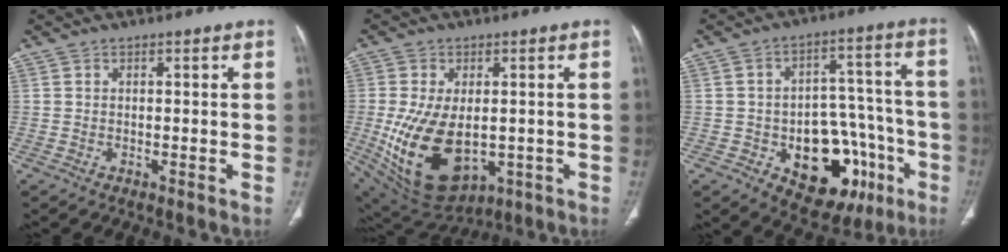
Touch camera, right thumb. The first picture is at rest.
{"total": 17.1, "force": [-2.6, 10.3, 13.4], "torque": [-0.247, -0.015, -0.009]}
{"total": 20.1, "force": [-7.7, 12.2, 14.0], "torque": [-0.148, 0.051, -0.090]}